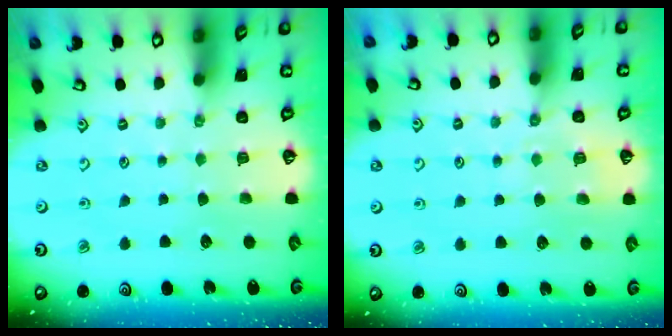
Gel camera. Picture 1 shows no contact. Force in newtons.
{"total": 5.1, "press": 5.0, "slide": 0.7}